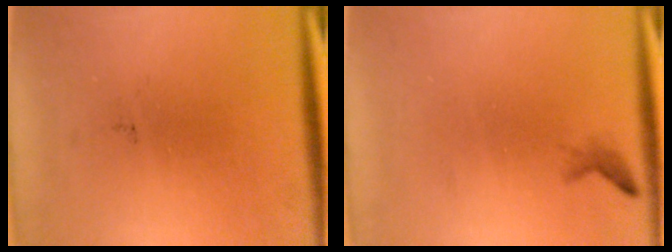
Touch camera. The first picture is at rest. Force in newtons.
{"total": 0.7}